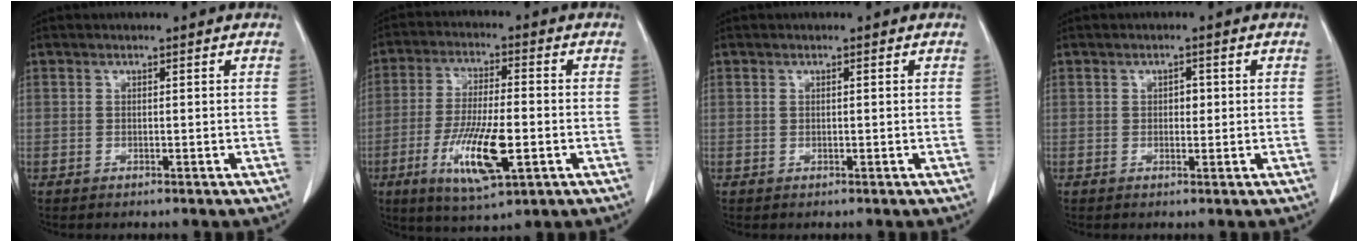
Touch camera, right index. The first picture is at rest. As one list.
[{"total": 12.7, "force": [-3.9, 3.2, 11.6], "torque": [-0.230, -0.014, -0.063]}, {"total": 0.5, "force": [0.1, 0.4, 0.4], "torque": [-0.013, 0.005, 0.002]}, {"total": 2.1, "force": [0.2, 1.3, 1.6], "torque": [-0.029, 0.007, 0.005]}]